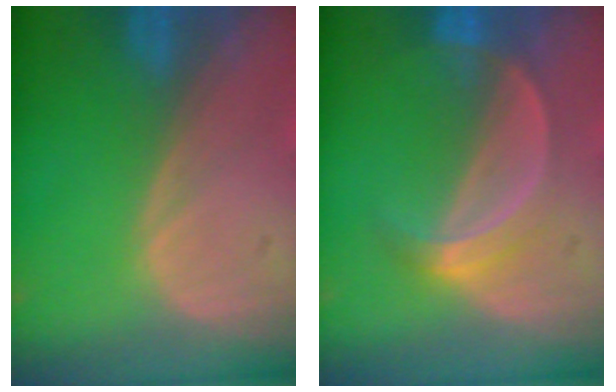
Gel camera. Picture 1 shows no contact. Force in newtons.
{"total": 5.3, "press": 4.8, "slide": 2.3}